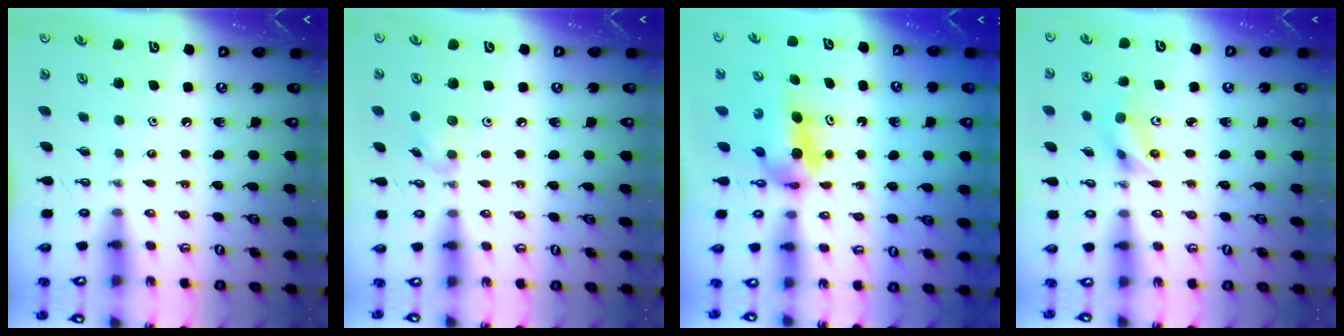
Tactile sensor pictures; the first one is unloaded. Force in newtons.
{"total": 6.5, "press": 6.4, "slide": 0.7}
{"total": 6.0, "press": 4.6, "slide": 3.8}
{"total": 5.6, "press": 4.5, "slide": 3.3}